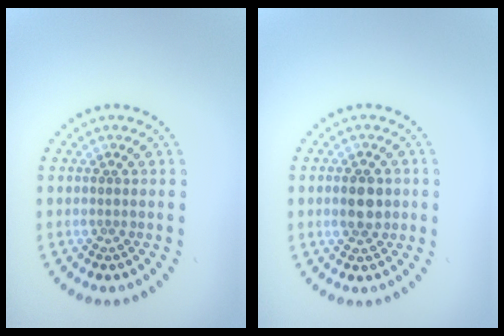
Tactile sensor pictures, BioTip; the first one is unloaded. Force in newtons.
{"total": 2.8, "press": 2.8, "slide": 0.2}